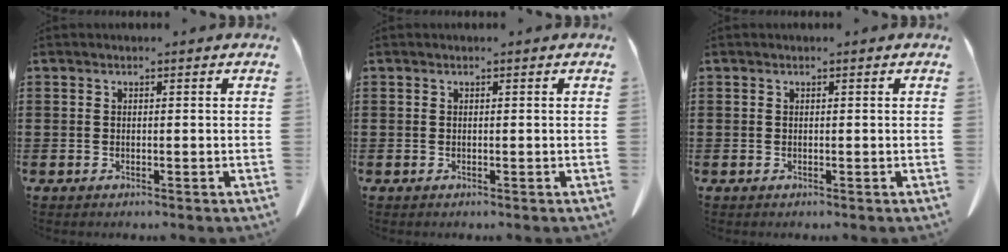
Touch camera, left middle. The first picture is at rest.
{"total": 0.0}
{"total": 0.0}